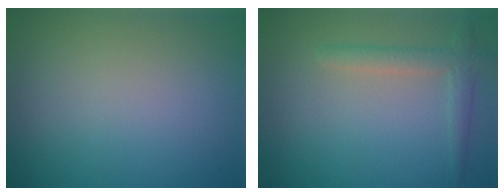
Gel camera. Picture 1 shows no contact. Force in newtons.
{"total": 2.3, "press": 2.3, "slide": 0.2}